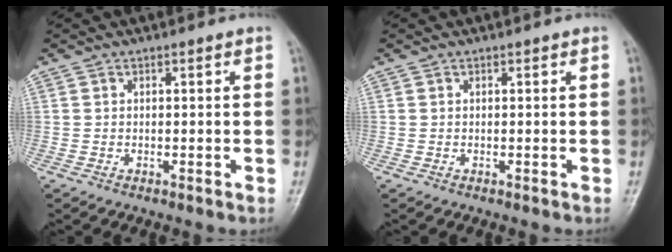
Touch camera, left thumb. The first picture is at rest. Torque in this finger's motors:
{"motor_torque": [0.01, 0.01, 0.02, -0.08, 0.00]}